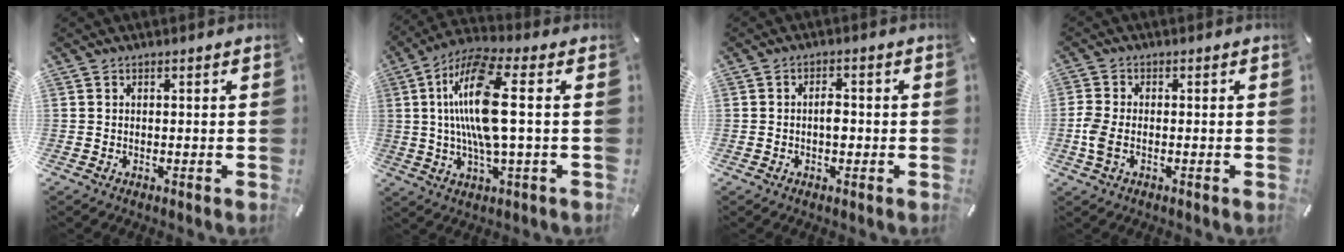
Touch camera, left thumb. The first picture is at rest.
{"total": 15.8, "force": [2.0, 4.3, 15.1], "torque": [-0.310, -0.007, 0.025]}
{"total": 2.7, "force": [-0.5, 1.6, 2.2], "torque": [-0.033, 0.003, -0.012]}
{"total": 4.3, "force": [-1.2, 2.3, 3.5], "torque": [-0.075, 0.001, -0.022]}